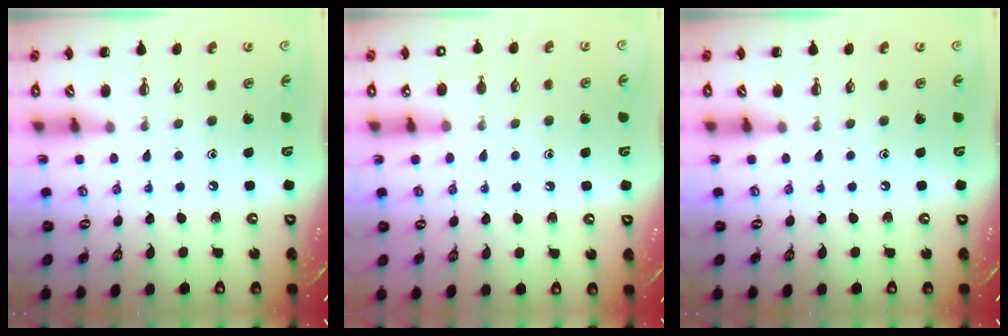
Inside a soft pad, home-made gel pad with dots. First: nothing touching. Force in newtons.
{"total": 6.8, "press": 6.6, "slide": 1.9}
{"total": 0.0}